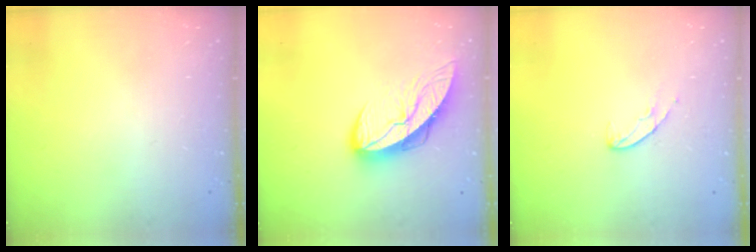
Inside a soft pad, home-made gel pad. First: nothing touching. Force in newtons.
{"total": 9.8, "press": 9.7, "slide": 0.9}
{"total": 5.4, "press": 5.4, "slide": 0.4}